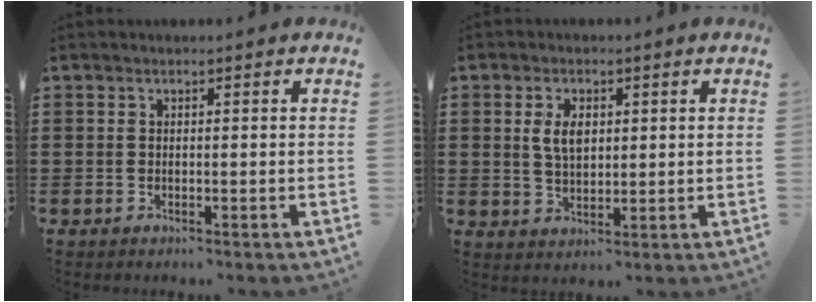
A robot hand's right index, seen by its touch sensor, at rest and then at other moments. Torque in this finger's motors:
{"motor_torque": [0.18, -0.02, 0.31, 0.14]}